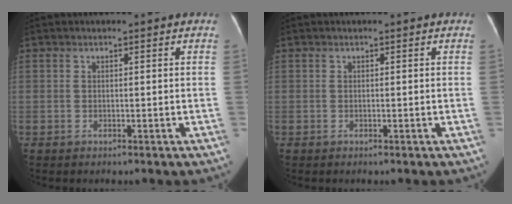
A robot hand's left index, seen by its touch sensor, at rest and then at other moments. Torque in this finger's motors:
{"motor_torque": [-0.19, -0.15, -0.01, -0.01]}